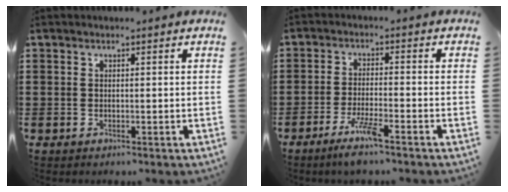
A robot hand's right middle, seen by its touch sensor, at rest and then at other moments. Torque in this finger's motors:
{"motor_torque": [1.17, -0.87, 0.11, 0.12]}